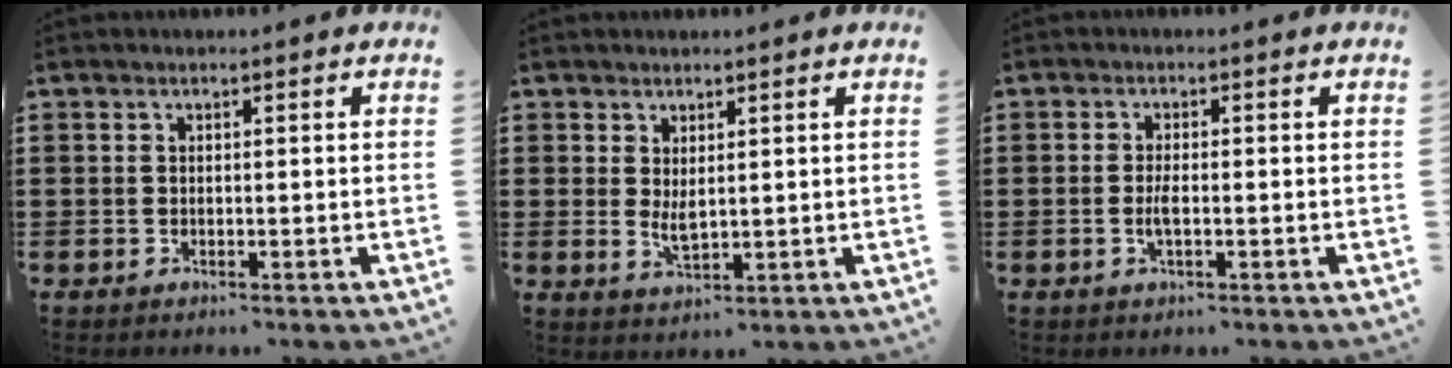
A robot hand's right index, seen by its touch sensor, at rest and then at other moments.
{"total": 2.8, "force": [1.0, 1.1, 2.4], "torque": [-0.046, 0.000, 0.020]}
{"total": 2.2, "force": [-0.4, 0.6, 2.1], "torque": [-0.045, -0.002, -0.010]}